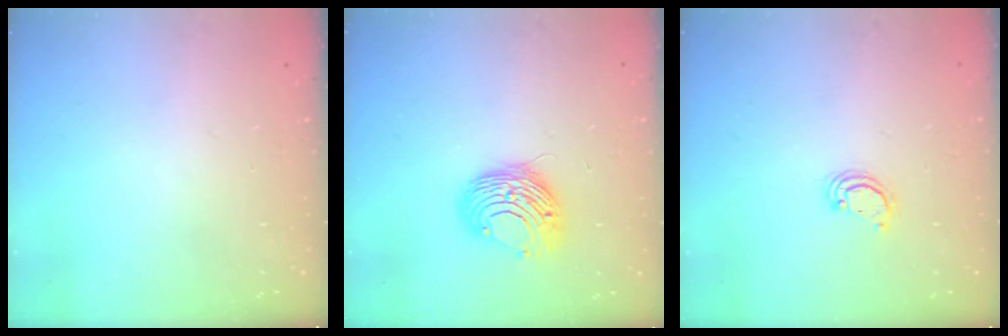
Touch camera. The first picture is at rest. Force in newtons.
{"total": 9.5, "press": 9.5, "slide": 0.1}
{"total": 2.1, "press": 2.1, "slide": 0.1}